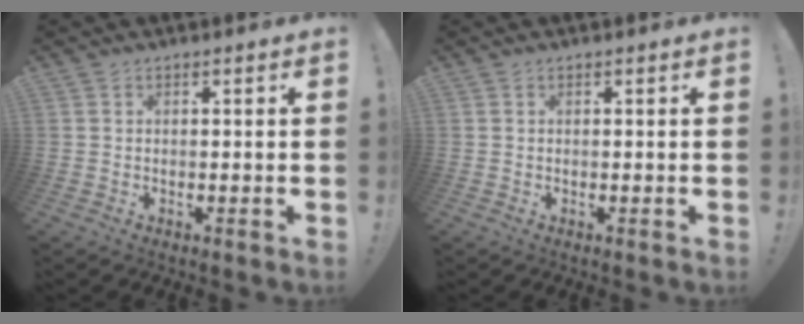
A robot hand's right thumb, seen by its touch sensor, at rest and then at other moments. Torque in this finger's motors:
{"motor_torque": [0.00, 0.00, -0.06, 0.06, 0.02]}